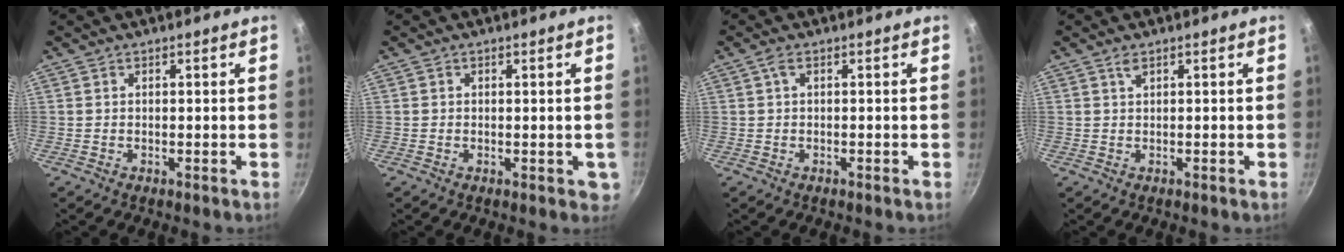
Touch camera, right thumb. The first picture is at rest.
{"total": 2.4, "force": [-0.2, 1.6, 1.7], "torque": [-0.014, -0.001, -0.001]}
{"total": 1.3, "force": [-0.1, 0.5, 1.2], "torque": [-0.029, 0.004, -0.002]}
{"total": 1.0, "force": [0.4, 0.3, 0.8], "torque": [-0.013, 0.003, 0.008]}